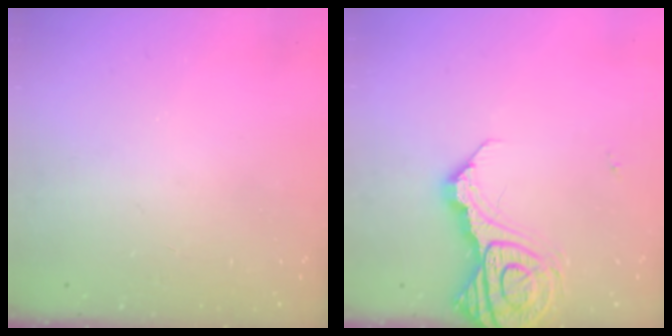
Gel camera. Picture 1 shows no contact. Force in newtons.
{"total": 15.1, "press": 15.0, "slide": 1.8}